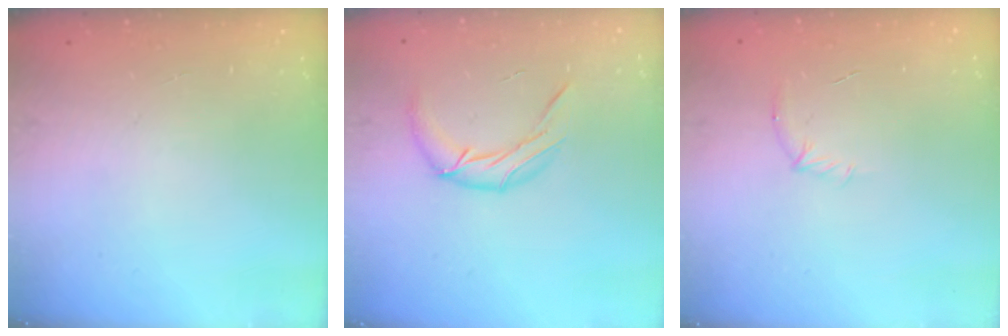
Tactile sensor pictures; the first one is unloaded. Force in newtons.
{"total": 10.6, "press": 10.5, "slide": 1.3}
{"total": 5.0, "press": 4.9, "slide": 1.3}